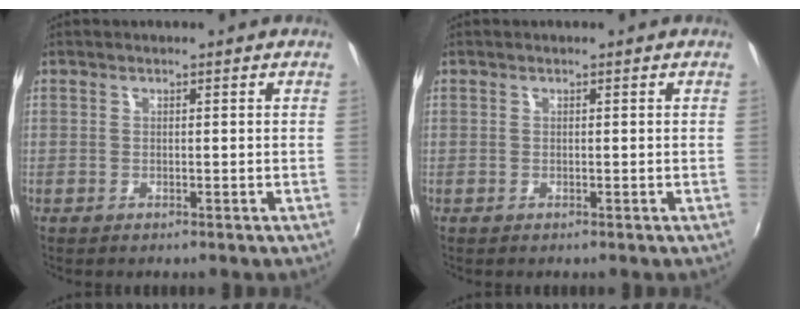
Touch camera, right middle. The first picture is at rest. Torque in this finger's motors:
{"motor_torque": [0.02, 0.02, 0.00, 0.00]}